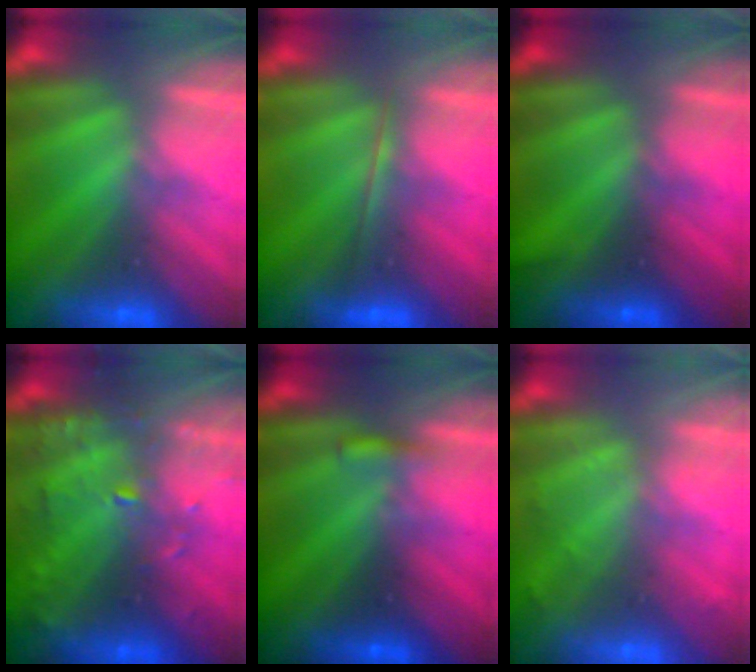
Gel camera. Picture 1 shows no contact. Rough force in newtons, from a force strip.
{"total": 1.8}
{"total": 2.1}
{"total": 7.3}
{"total": 3.5}
{"total": 2.1}